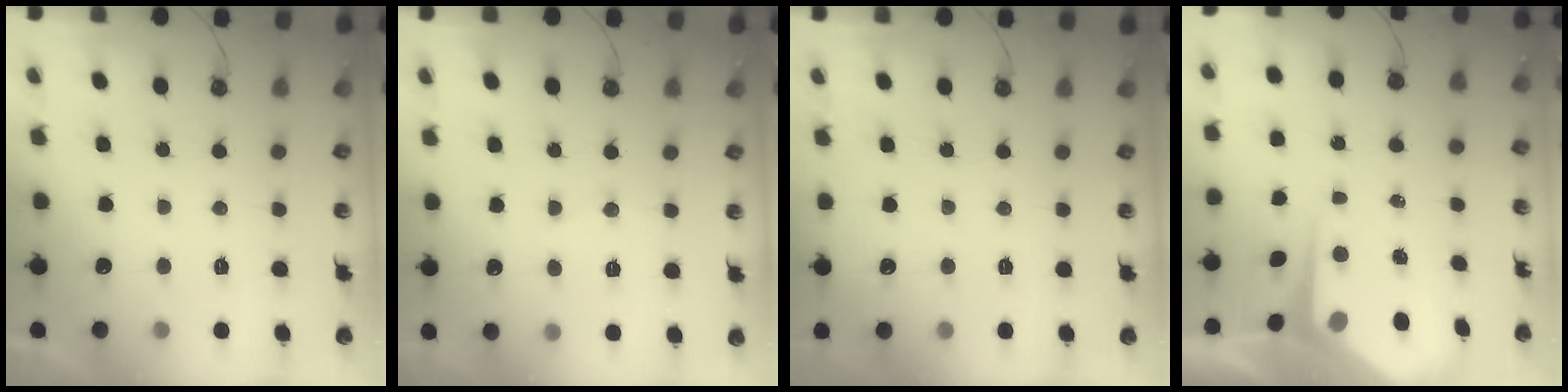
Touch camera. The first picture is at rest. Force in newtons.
{"total": 6.4, "press": 6.4, "slide": 0.1}
{"total": 0.0}
{"total": 6.7, "press": 6.7, "slide": 0.6}